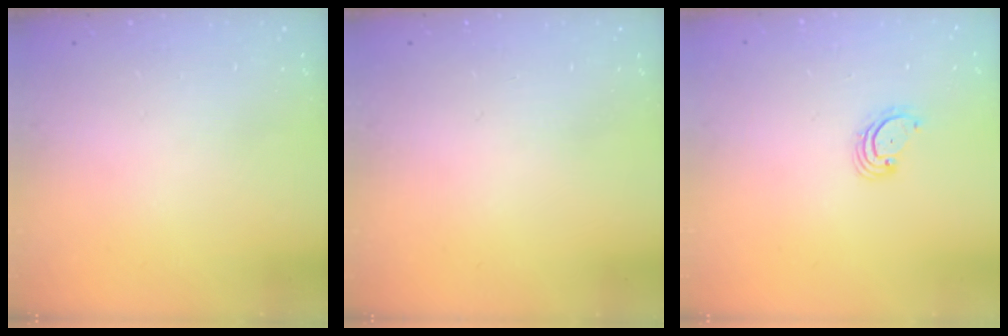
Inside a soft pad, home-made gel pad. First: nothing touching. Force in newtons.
{"total": 0.0}
{"total": 3.1, "press": 3.1, "slide": 0.3}